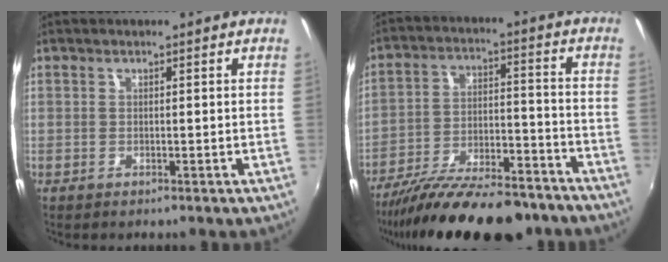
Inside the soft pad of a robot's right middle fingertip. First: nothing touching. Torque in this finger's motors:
{"motor_torque": [1.07, -1.07, 0.45, 0.21]}